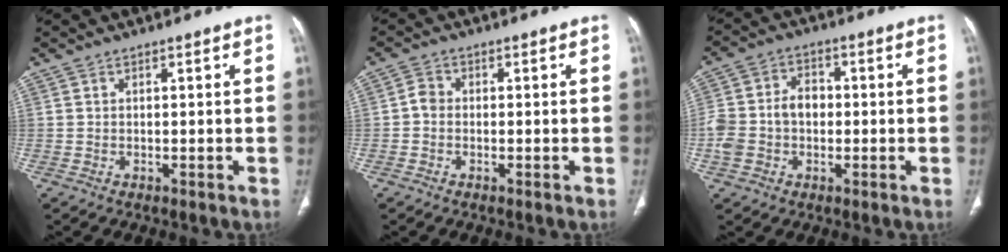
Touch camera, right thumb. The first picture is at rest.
{"total": 2.2, "force": [-0.4, 1.8, 1.2], "torque": [-0.017, 0.005, -0.015]}
{"total": 9.2, "force": [-0.9, 6.9, 6.1], "torque": [-0.113, 0.030, -0.019]}